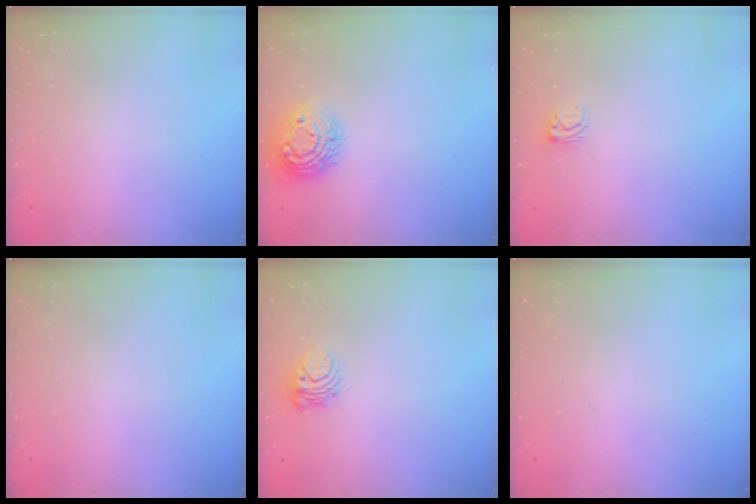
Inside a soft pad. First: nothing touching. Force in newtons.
{"total": 12.4, "press": 12.4, "slide": 0.6}
{"total": 3.9, "press": 3.9, "slide": 0.2}
{"total": 0.0}
{"total": 6.3, "press": 6.3, "slide": 0.6}
{"total": 0.0}